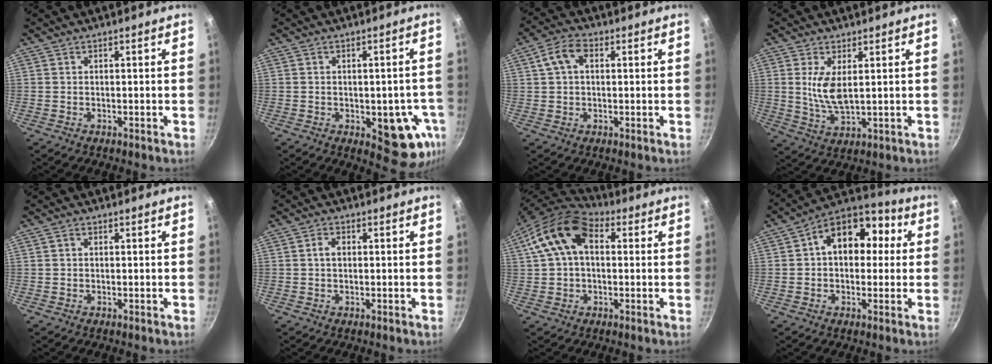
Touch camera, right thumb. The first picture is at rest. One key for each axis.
{"total": 11.4, "fx": -3.1, "fy": 5.7, "fz": 9.3, "tx": -0.061, "ty": 0.002, "tz": -0.034}
{"total": 5.8, "fx": 1.5, "fy": 3.8, "fz": 4.2, "tx": -0.077, "ty": 0.016, "tz": 0.021}
{"total": 6.8, "fx": 1.6, "fy": 2.8, "fz": 6.0, "tx": -0.113, "ty": -0.017, "tz": 0.037}
{"total": 0.7, "fx": 0.1, "fy": 0.5, "fz": 0.4, "tx": -0.007, "ty": 0.005, "tz": 0.002}
{"total": 2.3, "fx": 0.2, "fy": 1.6, "fz": 1.7, "tx": -0.025, "ty": 0.007, "tz": 0.002}
{"total": 13.8, "fx": 3.2, "fy": 8.7, "fz": 10.2, "tx": -0.176, "ty": 0.029, "tz": 0.040}
{"total": 14.9, "fx": 2.7, "fy": 10.6, "fz": 10.1, "tx": -0.104, "ty": 0.034, "tz": 0.022}